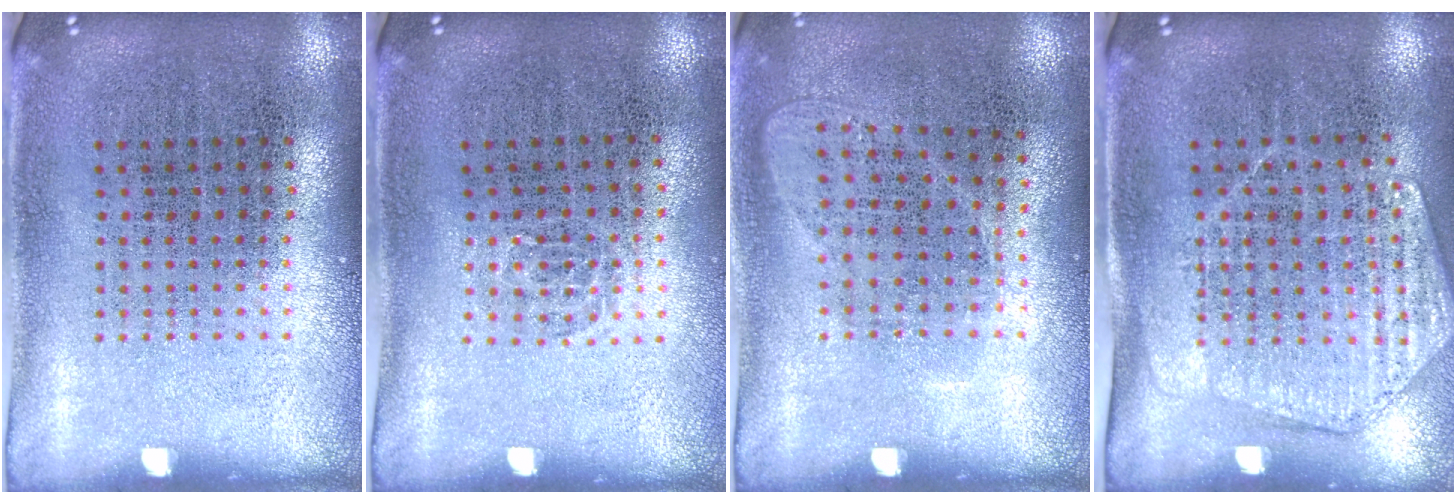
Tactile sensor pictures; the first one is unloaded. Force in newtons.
{"total": 0.5, "press": 0.4, "slide": 0.3}
{"total": 1.0, "press": 0.9, "slide": 0.5}
{"total": 1.6, "press": 1.5, "slide": 0.6}